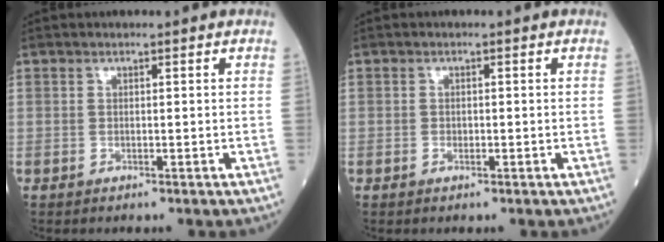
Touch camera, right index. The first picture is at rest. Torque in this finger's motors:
{"motor_torque": [-0.02, 0.03, -0.01, 0.00]}